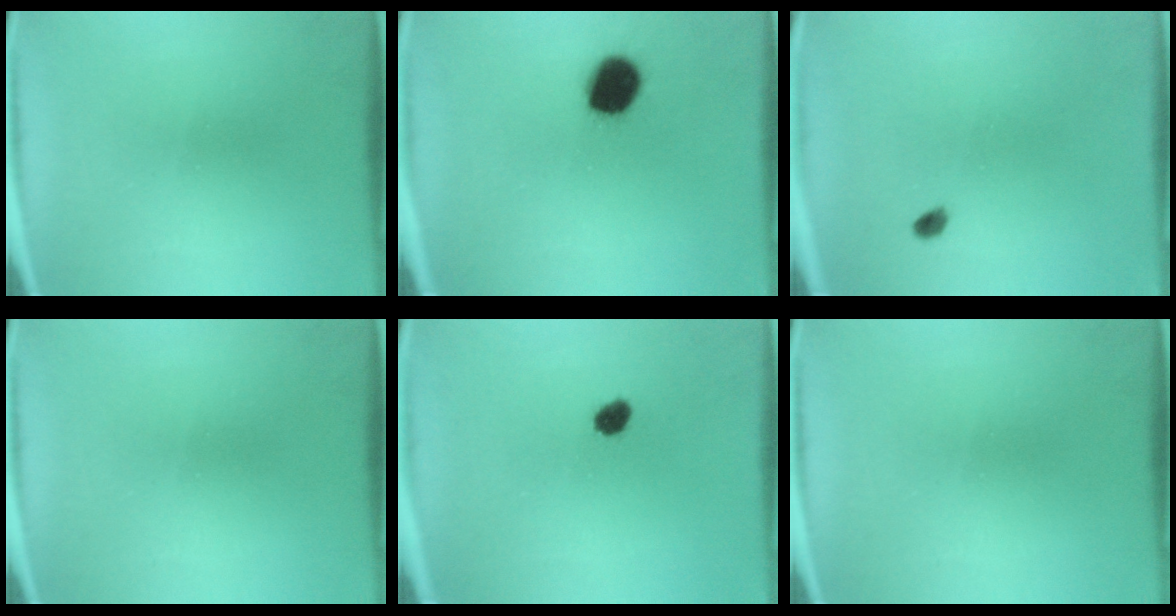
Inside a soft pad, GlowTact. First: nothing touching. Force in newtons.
{"total": 10.5}
{"total": 2.0}
{"total": 0.0}
{"total": 2.8}
{"total": 0.0}